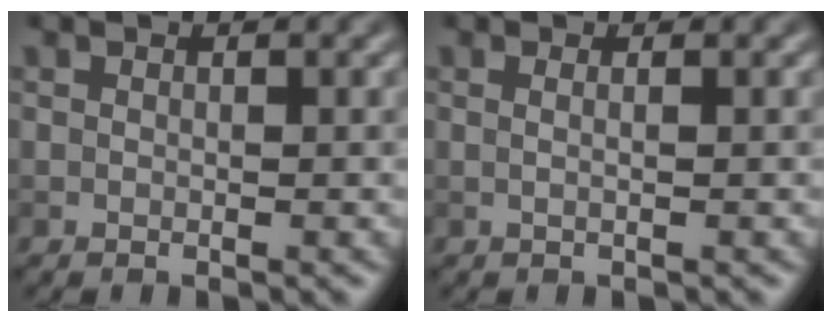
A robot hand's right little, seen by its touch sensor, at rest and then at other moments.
{"total": 1.1, "force": [0.4, 0.4, 1.0], "torque": [-0.006, -0.006, -0.006]}